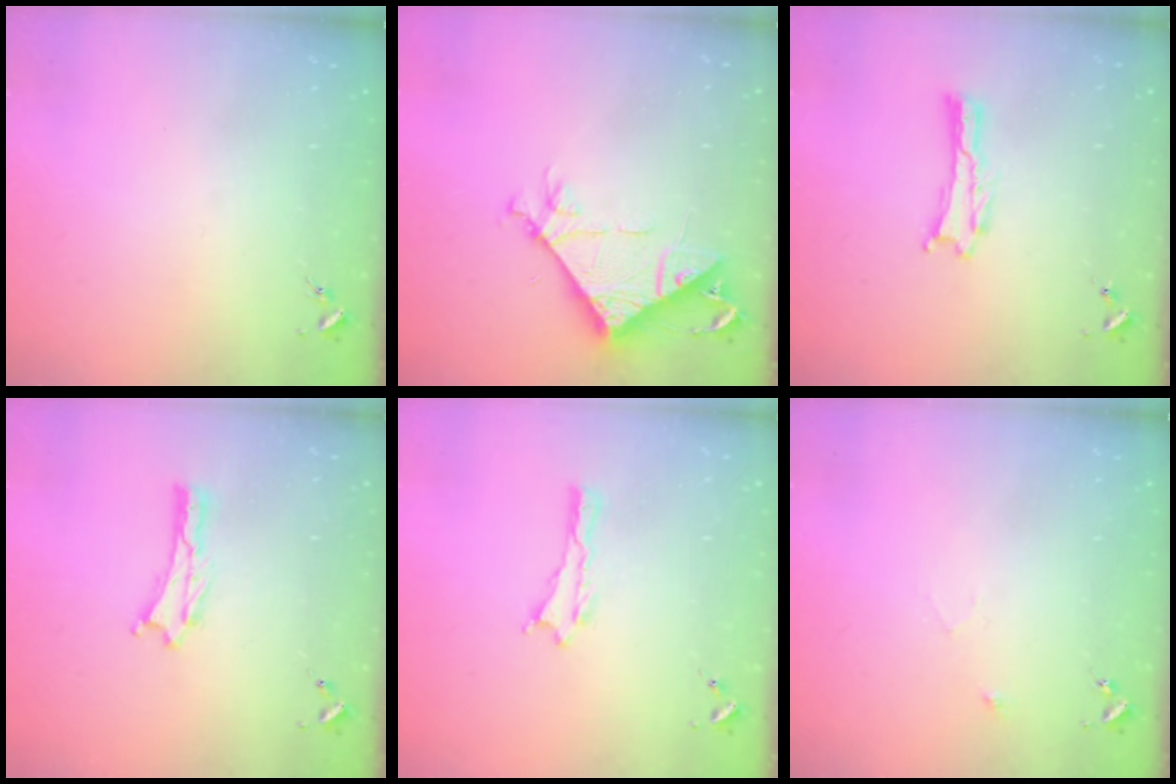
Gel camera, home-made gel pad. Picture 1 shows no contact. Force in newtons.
{"total": 7.9, "press": 7.8, "slide": 0.7}
{"total": 0.0}
{"total": 0.0}
{"total": 0.0}
{"total": 2.5, "press": 2.5, "slide": 0.2}